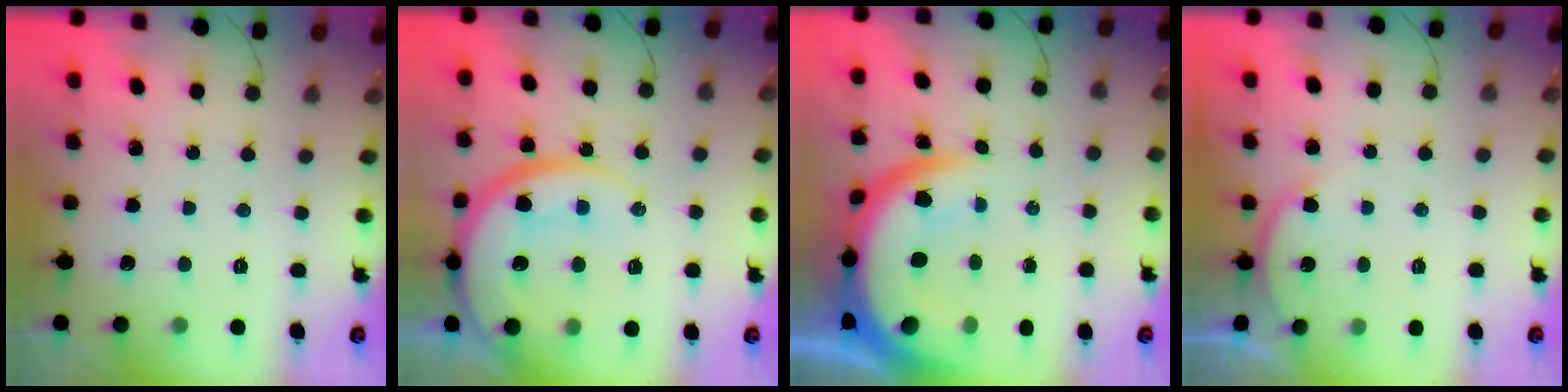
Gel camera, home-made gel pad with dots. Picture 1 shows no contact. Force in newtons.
{"total": 18.3, "press": 18.2, "slide": 1.7}
{"total": 18.0, "press": 17.9, "slide": 1.6}
{"total": 2.9, "press": 2.9, "slide": 0.5}